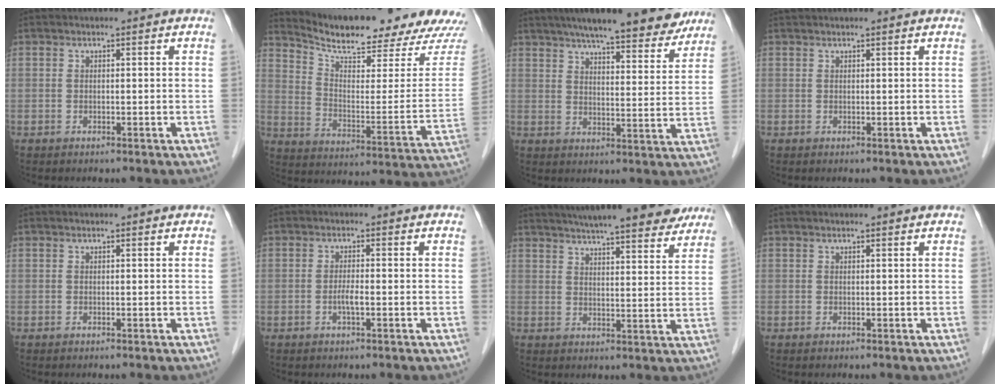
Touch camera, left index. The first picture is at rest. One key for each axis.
{"total": 20.9, "fx": 19.2, "fy": 1.5, "fz": 8.1, "tx": -0.128, "ty": -0.063, "tz": 0.263}
{"total": 19.8, "fx": 16.7, "fy": 3.4, "fz": 10.1, "tx": -0.146, "ty": 0.013, "tz": 0.221}
{"total": 3.1, "fx": 2.9, "fy": 0.0, "fz": 1.2, "tx": -0.014, "ty": 0.028, "tz": 0.040}
{"total": 0.0}
{"total": 1.9, "fx": -0.6, "fy": 0.2, "fz": 1.7, "tx": -0.035, "ty": 0.000, "tz": -0.012}
{"total": 20.7, "fx": 18.0, "fy": 2.9, "fz": 9.9, "tx": -0.147, "ty": 0.015, "tz": 0.231}
{"total": 1.1, "fx": 1.0, "fy": 0.0, "fz": 0.5, "tx": -0.009, "ty": 0.014, "tz": 0.017}